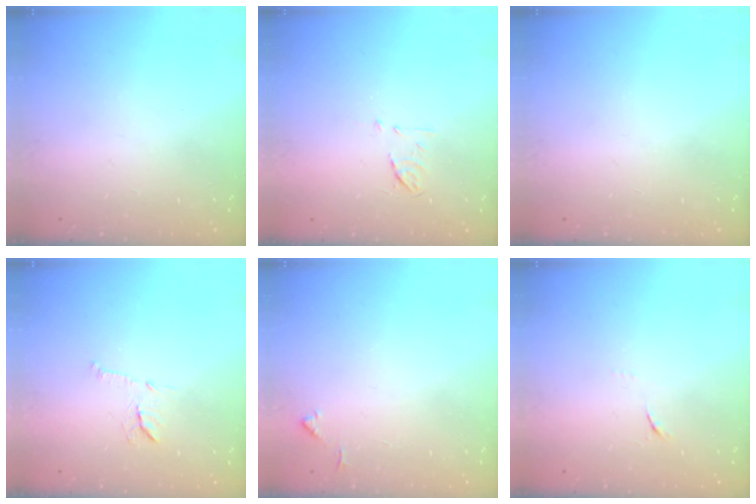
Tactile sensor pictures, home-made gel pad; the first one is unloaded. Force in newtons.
{"total": 5.3, "press": 5.2, "slide": 0.8}
{"total": 0.0}
{"total": 9.1, "press": 9.1, "slide": 0.5}
{"total": 3.5, "press": 3.5, "slide": 0.5}
{"total": 4.5, "press": 4.4, "slide": 0.9}